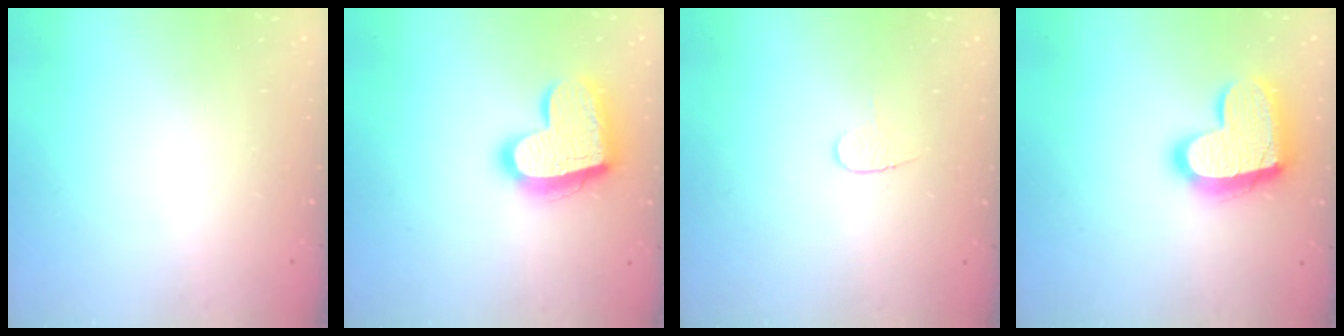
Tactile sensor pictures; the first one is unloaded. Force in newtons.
{"total": 18.0, "press": 17.9, "slide": 1.6}
{"total": 3.8, "press": 3.8, "slide": 0.4}
{"total": 18.3, "press": 18.3, "slide": 1.2}